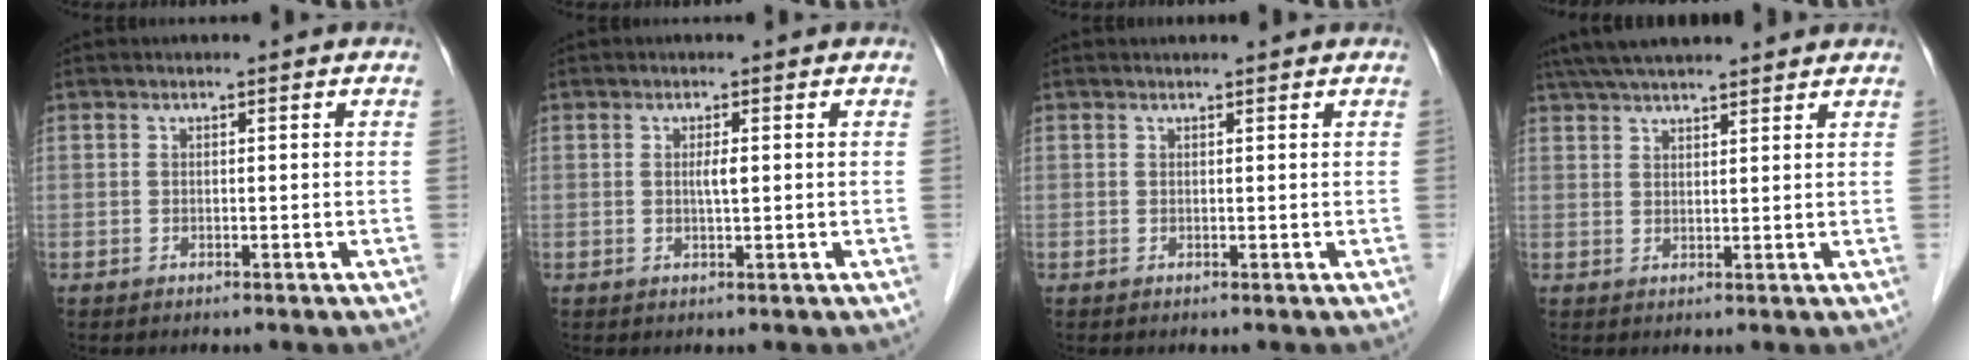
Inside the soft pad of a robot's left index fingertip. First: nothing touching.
{"total": 1.5, "force": [0.2, 0.1, 1.4], "torque": [-0.029, 0.000, 0.004]}
{"total": 1.7, "force": [1.7, 0.1, 0.3], "torque": [-0.008, 0.010, 0.021]}
{"total": 12.1, "force": [10.6, 1.8, 5.6], "torque": [-0.094, 0.050, 0.162]}